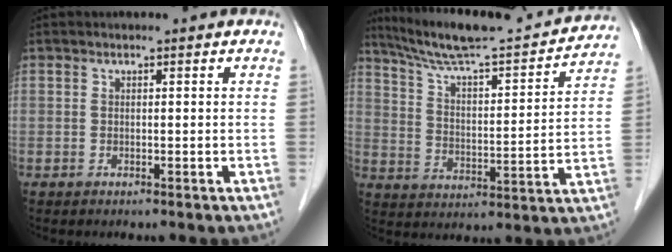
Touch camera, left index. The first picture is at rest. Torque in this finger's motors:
{"motor_torque": [0.20, -0.44, 0.15, 0.07]}